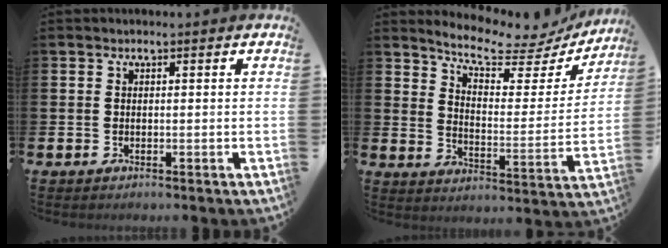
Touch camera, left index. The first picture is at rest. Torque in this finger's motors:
{"motor_torque": [1.02, -1.12, 0.44, 0.03]}